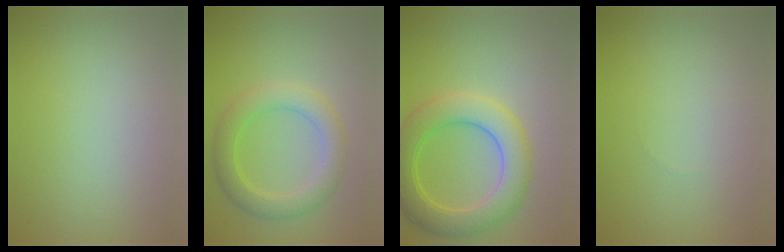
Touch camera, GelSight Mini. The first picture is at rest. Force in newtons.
{"total": 3.9, "press": 3.9, "slide": 0.1}
{"total": 6.2, "press": 6.2, "slide": 0.1}
{"total": 0.0}